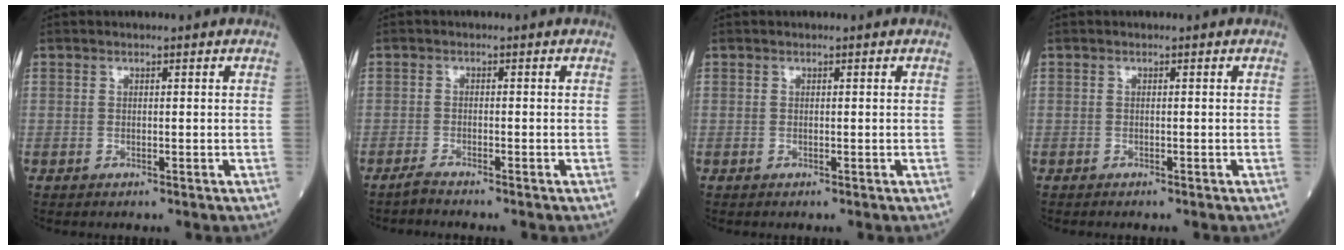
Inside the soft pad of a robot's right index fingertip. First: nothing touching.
{"total": 1.5, "force": [-1.4, -0.4, 0.4], "torque": [-0.017, -0.004, -0.026]}
{"total": 0.0}
{"total": 0.7, "force": [-0.6, 0.0, 0.3], "torque": [0.000, 0.000, -0.009]}